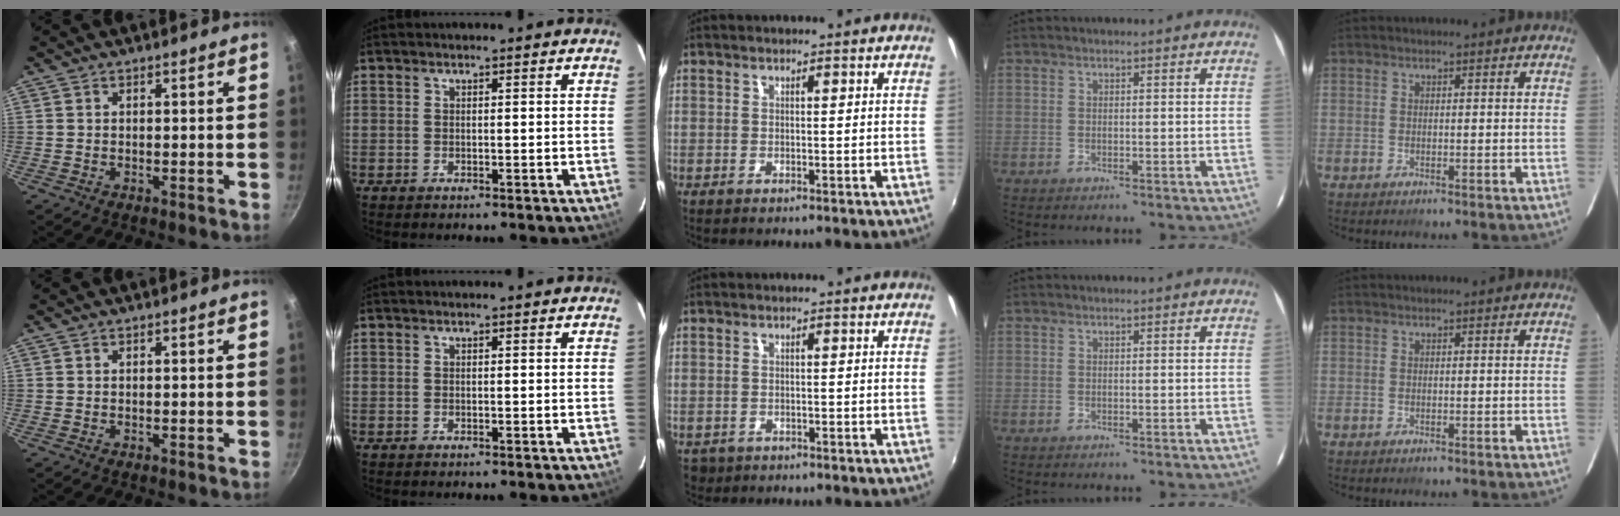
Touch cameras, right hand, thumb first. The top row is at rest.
{"middle": {"total": 3.1, "force": [-1.2, 2.6, 1.2], "torque": [-0.030, -0.007, -0.014]}}